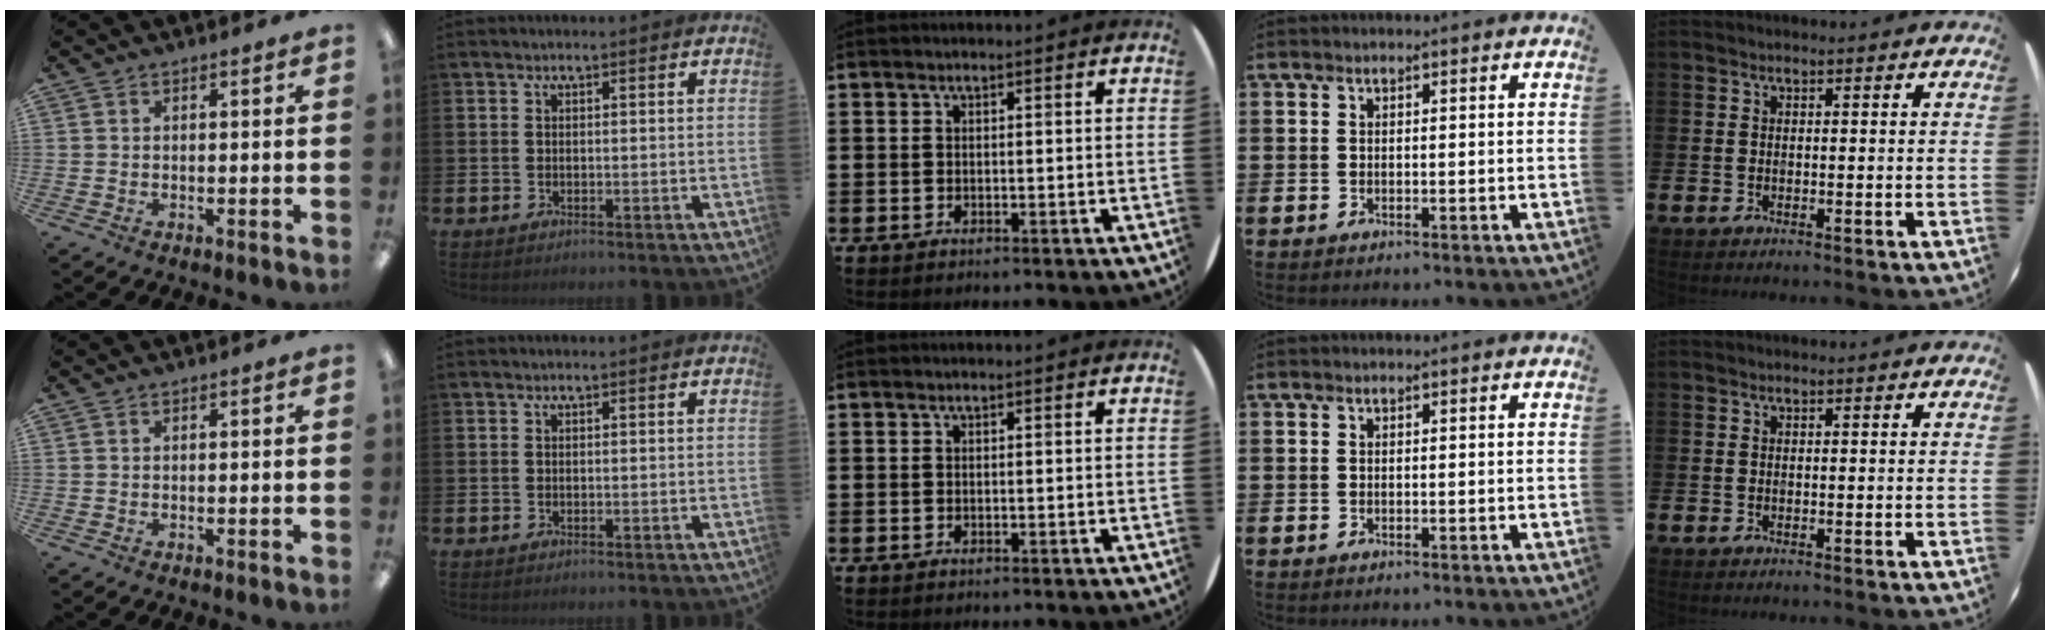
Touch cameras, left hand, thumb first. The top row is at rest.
{}